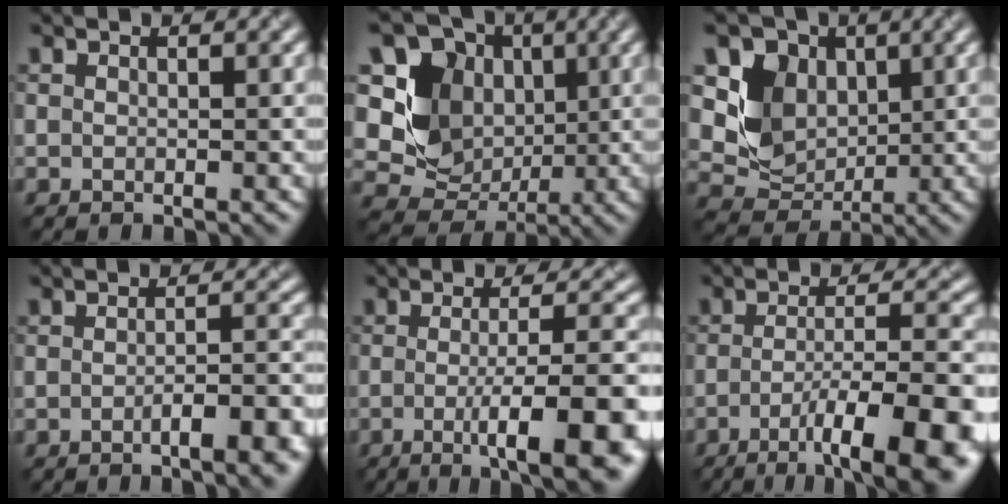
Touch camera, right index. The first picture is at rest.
{"total": 11.7, "force": [2.7, 9.8, 5.8], "torque": [-0.132, 0.027, 0.026]}
{"total": 7.6, "force": [1.9, 6.2, 3.8], "torque": [-0.078, 0.000, 0.024]}
{"total": 5.0, "force": [-2.2, 1.4, 4.3], "torque": [-0.054, 0.003, -0.036]}
{"total": 10.2, "force": [-2.8, 2.4, 9.5], "torque": [-0.109, -0.011, -0.041]}
{"total": 11.9, "force": [-5.0, 3.0, 10.4], "torque": [-0.139, -0.011, -0.070]}